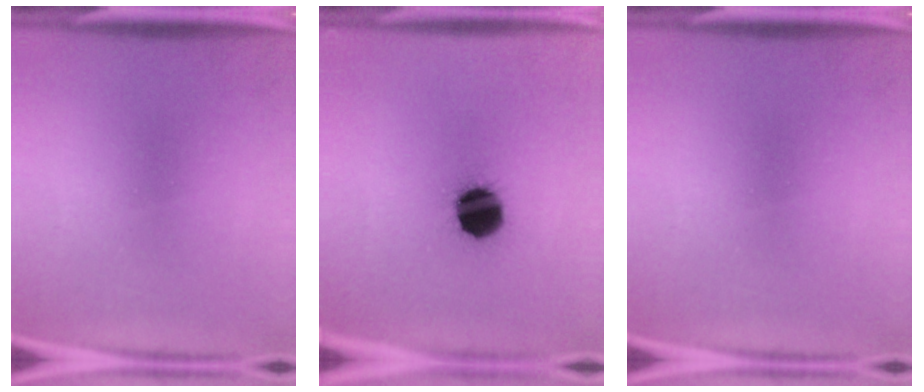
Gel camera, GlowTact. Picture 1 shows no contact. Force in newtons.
{"total": 13.4}
{"total": 0.0}